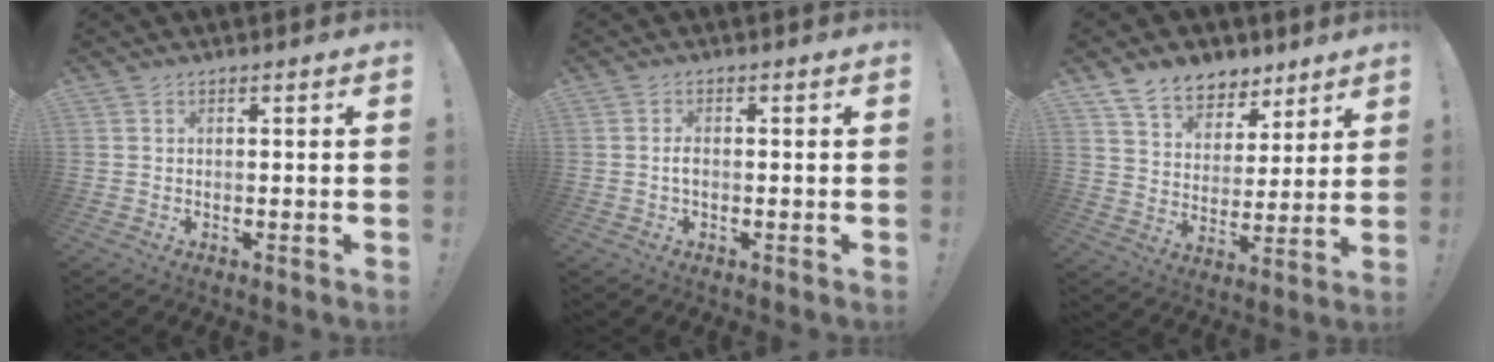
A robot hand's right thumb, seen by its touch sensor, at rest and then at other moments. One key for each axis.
{"total": 1.8, "fx": -0.5, "fy": 0.9, "fz": 1.5, "tx": -0.039, "ty": 0.003, "tz": -0.011}
{"total": 10.7, "fx": 8.1, "fy": 6.4, "fz": 2.8, "tx": -0.050, "ty": -0.059, "tz": 0.157}